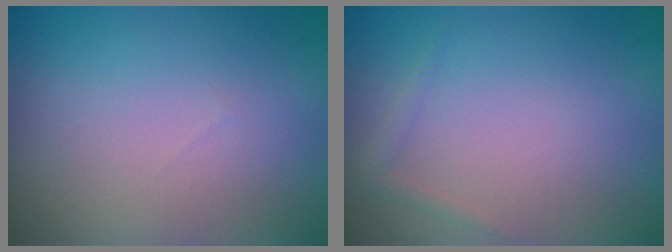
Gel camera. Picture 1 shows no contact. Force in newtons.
{"total": 0.7, "press": 0.7, "slide": 0.1}